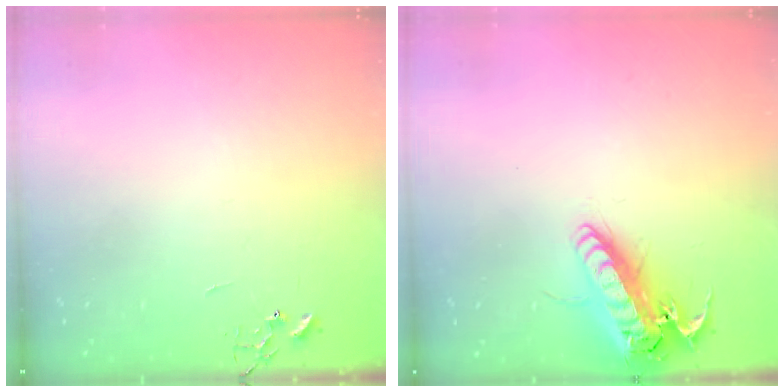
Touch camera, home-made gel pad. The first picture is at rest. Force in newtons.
{"total": 19.1, "press": 18.8, "slide": 3.3}